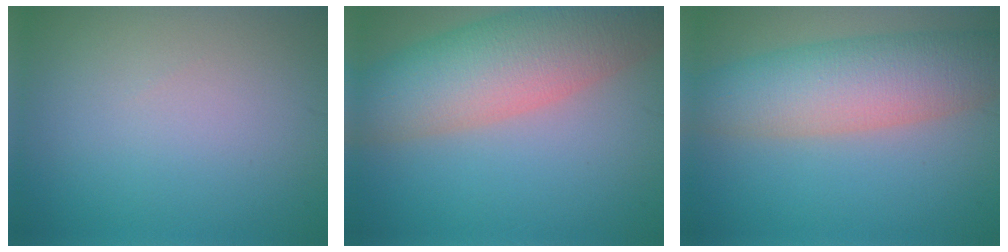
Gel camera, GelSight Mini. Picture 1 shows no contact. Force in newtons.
{"total": 9.6, "press": 9.6, "slide": 0.6}
{"total": 8.0, "press": 8.0, "slide": 0.4}